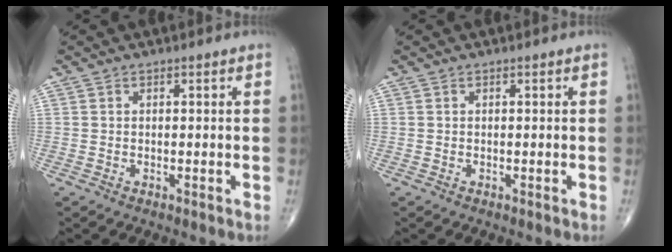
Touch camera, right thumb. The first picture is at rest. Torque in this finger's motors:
{"motor_torque": [0.00, 0.00, 0.00, 0.00, 0.00]}